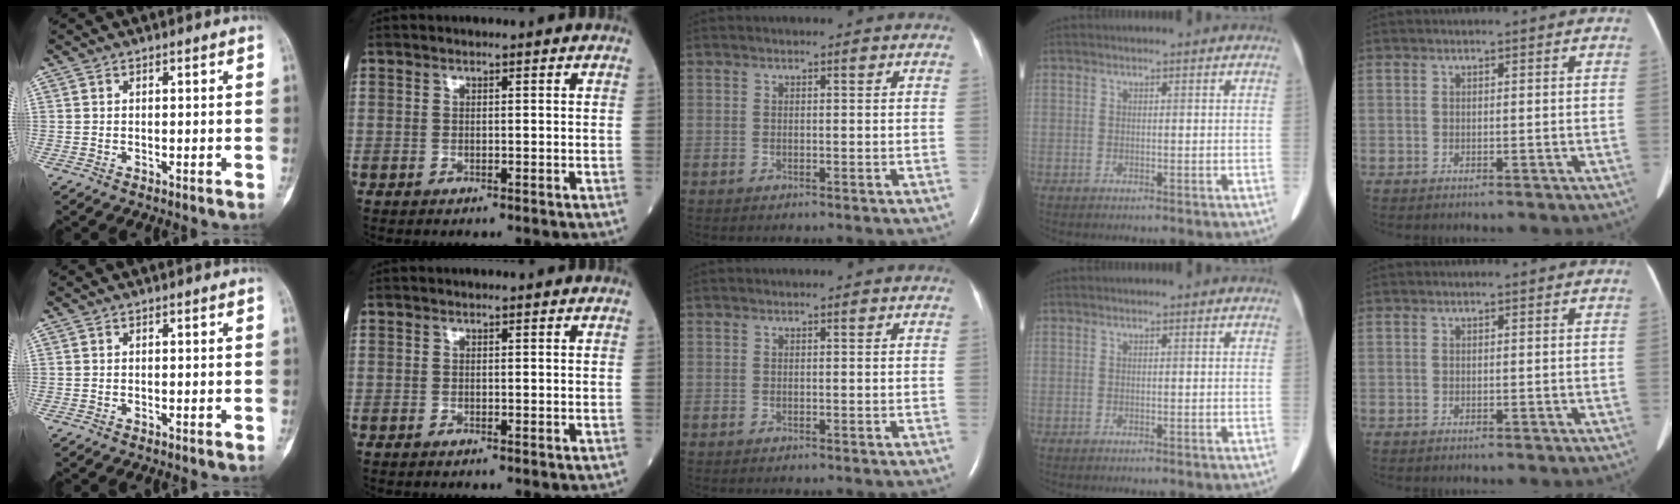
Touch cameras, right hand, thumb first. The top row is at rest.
{}